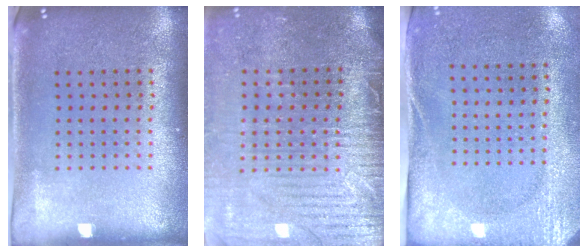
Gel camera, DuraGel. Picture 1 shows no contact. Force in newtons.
{"total": 4.2, "press": 3.7, "slide": 2.1}
{"total": 2.8, "press": 2.2, "slide": 1.7}